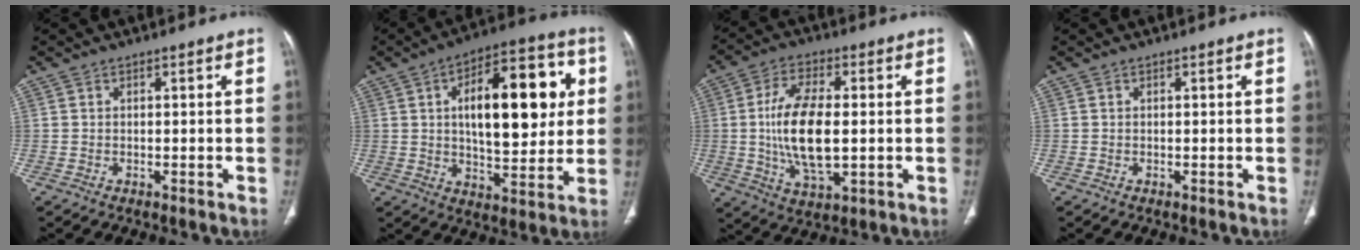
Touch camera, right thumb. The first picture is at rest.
{"total": 22.1, "force": [4.6, 10.1, 19.2], "torque": [-0.240, 0.006, 0.064]}
{"total": 14.5, "force": [-0.2, 6.5, 12.9], "torque": [-0.245, -0.006, -0.001]}
{"total": 0.0}